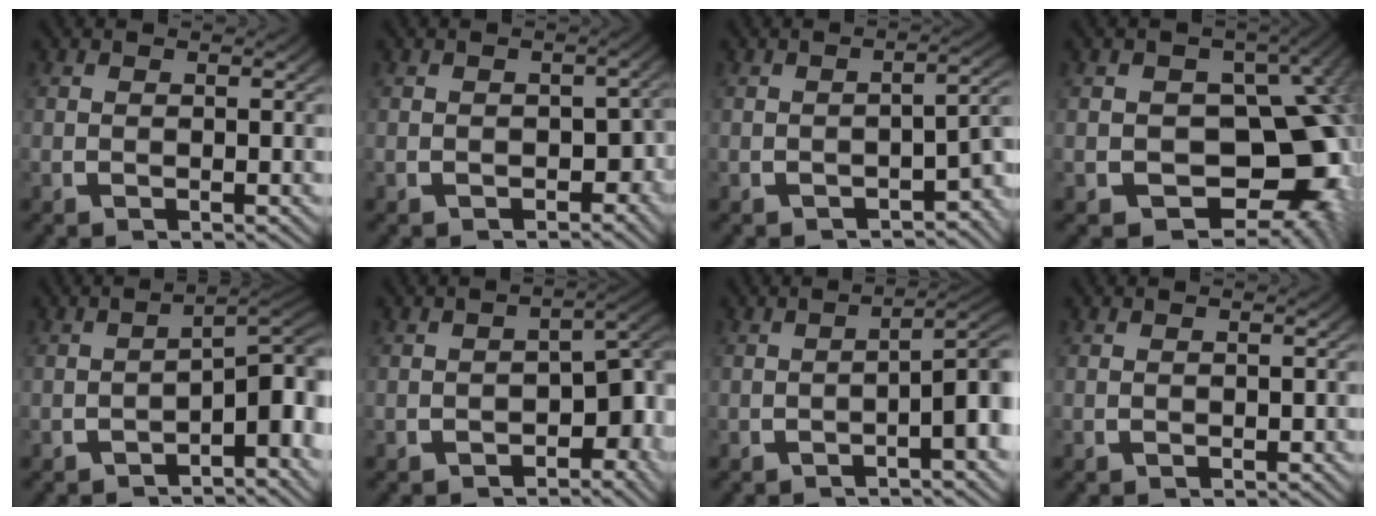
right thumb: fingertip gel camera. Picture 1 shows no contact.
{"total": 2.6, "force": [-1.3, 1.8, 1.4], "torque": [-0.018, -0.016, -0.011]}
{"total": 4.3, "force": [-2.5, 1.5, 3.2], "torque": [-0.037, -0.003, -0.027]}
{"total": 16.2, "force": [-2.7, 12.6, 9.9], "torque": [-0.165, -0.073, -0.026]}
{"total": 6.6, "force": [-1.6, 3.0, 5.6], "torque": [-0.067, -0.006, -0.023]}
{"total": 5.1, "force": [-2.0, 2.8, 3.8], "torque": [-0.045, -0.012, -0.020]}
{"total": 5.4, "force": [-0.6, 2.0, 4.9], "torque": [-0.057, 0.005, -0.014]}
{"total": 0.6, "force": [-0.4, 0.3, 0.2], "torque": [0.001, -0.002, -0.007]}